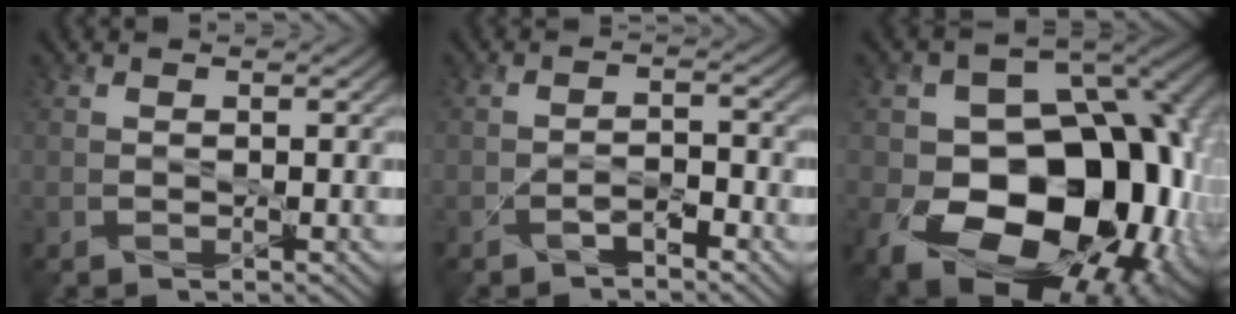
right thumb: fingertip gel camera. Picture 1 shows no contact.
{"total": 1.9, "force": [-1.8, 0.1, 0.7], "torque": [-0.005, 0.010, -0.028]}
{"total": 20.6, "force": [-4.7, 15.6, 12.6], "torque": [-0.165, -0.036, -0.070]}